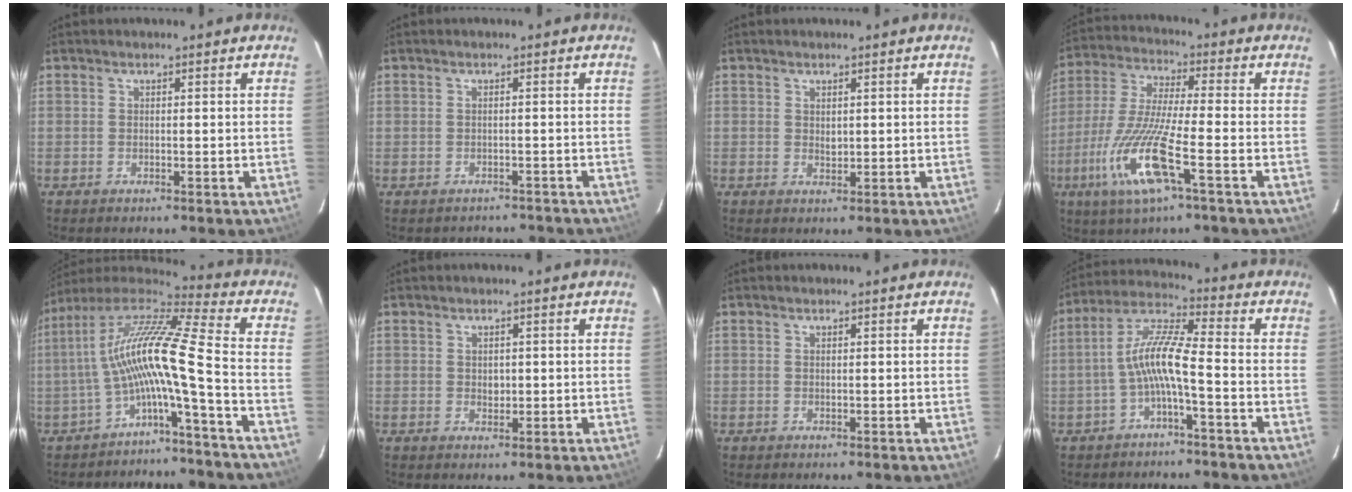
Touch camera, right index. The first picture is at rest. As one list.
[{"total": 4.6, "force": [-3.9, 2.2, 0.7], "torque": [-0.003, 0.011, -0.043]}, {"total": 1.1, "force": [0.4, 0.9, 0.6], "torque": [-0.009, 0.001, 0.009]}, {"total": 14.1, "force": [-5.9, 1.3, 12.7], "torque": [-0.280, -0.014, -0.119]}, {"total": 13.0, "force": [-3.8, -0.6, 12.5], "torque": [-0.223, 0.005, -0.076]}, {"total": 1.5, "force": [0.1, 1.3, 0.7], "torque": [-0.009, 0.003, 0.003]}, {"total": 0.0}, {"total": 7.9, "force": [-2.6, 0.7, 7.4], "torque": [-0.172, 0.019, -0.053]}]